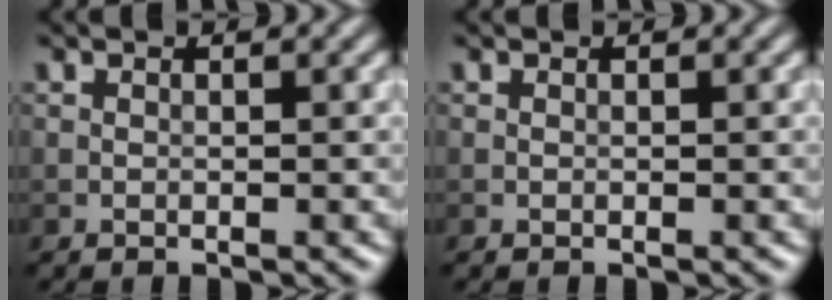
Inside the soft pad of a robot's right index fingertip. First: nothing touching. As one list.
[{"total": 0.0}]